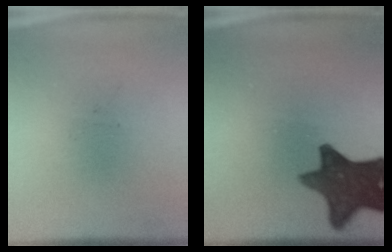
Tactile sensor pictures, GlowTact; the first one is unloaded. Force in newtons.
{"total": 12.9}